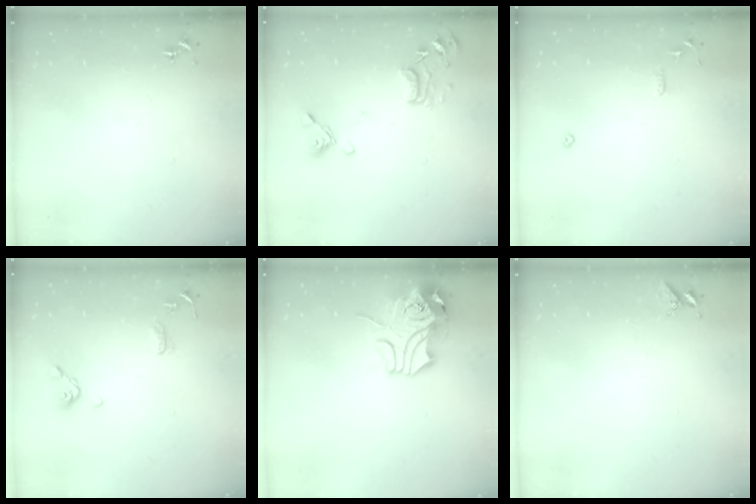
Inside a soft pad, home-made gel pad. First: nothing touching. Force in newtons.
{"total": 14.0, "press": 13.9, "slide": 1.5}
{"total": 8.9, "press": 8.9, "slide": 1.0}
{"total": 11.8, "press": 11.7, "slide": 1.9}
{"total": 12.4, "press": 12.2, "slide": 2.1}
{"total": 5.0, "press": 5.0, "slide": 0.4}